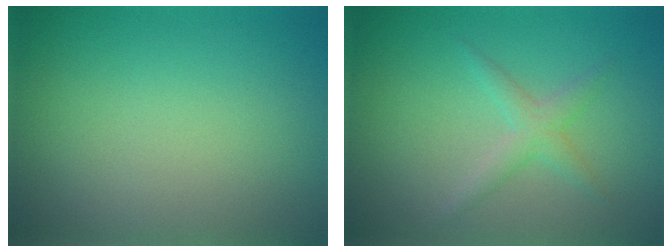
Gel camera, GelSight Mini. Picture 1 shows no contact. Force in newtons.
{"total": 1.8, "press": 1.8, "slide": 0.1}